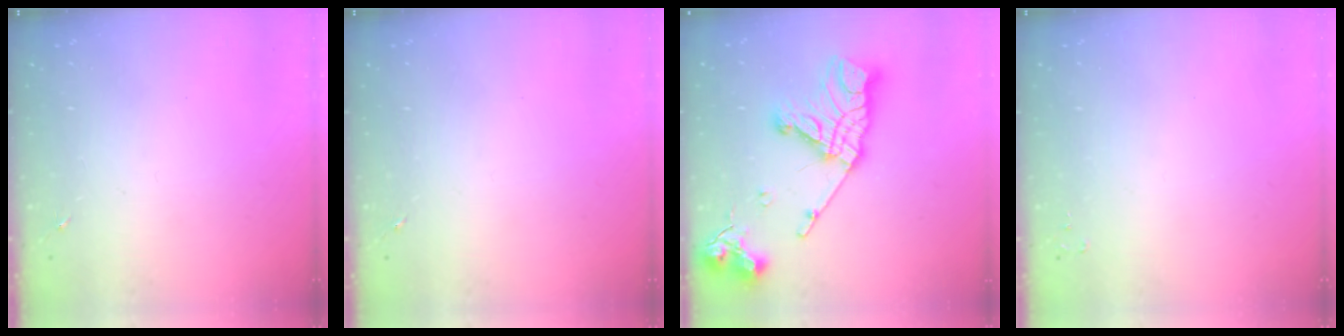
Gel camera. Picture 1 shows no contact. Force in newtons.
{"total": 0.0}
{"total": 20.7, "press": 20.6, "slide": 1.9}
{"total": 2.0, "press": 2.0, "slide": 0.3}